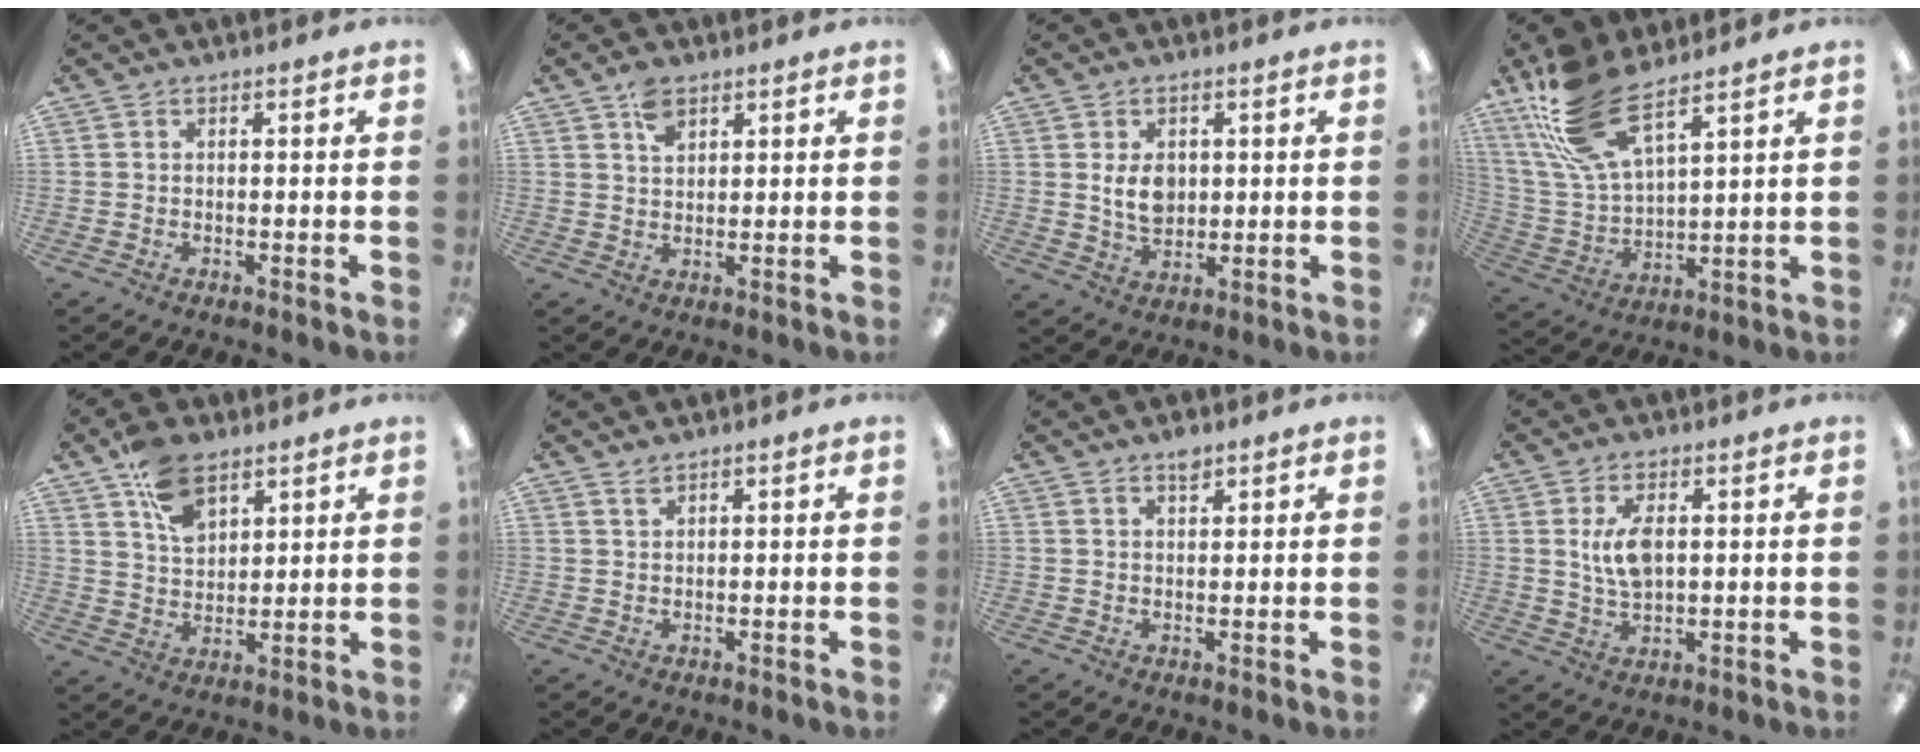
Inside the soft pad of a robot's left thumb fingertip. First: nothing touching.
{"total": 4.5, "force": [2.9, 2.5, 2.4], "torque": [-0.039, -0.005, 0.051]}
{"total": 6.1, "force": [1.4, 4.4, 4.1], "torque": [-0.060, -0.002, 0.023]}
{"total": 17.7, "force": [11.5, 6.9, 11.5], "torque": [-0.259, -0.037, 0.207]}
{"total": 10.4, "force": [6.4, 6.1, 5.5], "torque": [-0.094, -0.020, 0.119]}
{"total": 1.5, "force": [1.3, 0.4, 0.6], "torque": [-0.014, -0.001, 0.025]}
{"total": 2.7, "force": [2.1, 1.1, 1.2], "torque": [-0.010, -0.007, 0.036]}
{"total": 6.7, "force": [1.8, 3.5, 5.5], "torque": [-0.105, -0.001, 0.025]}